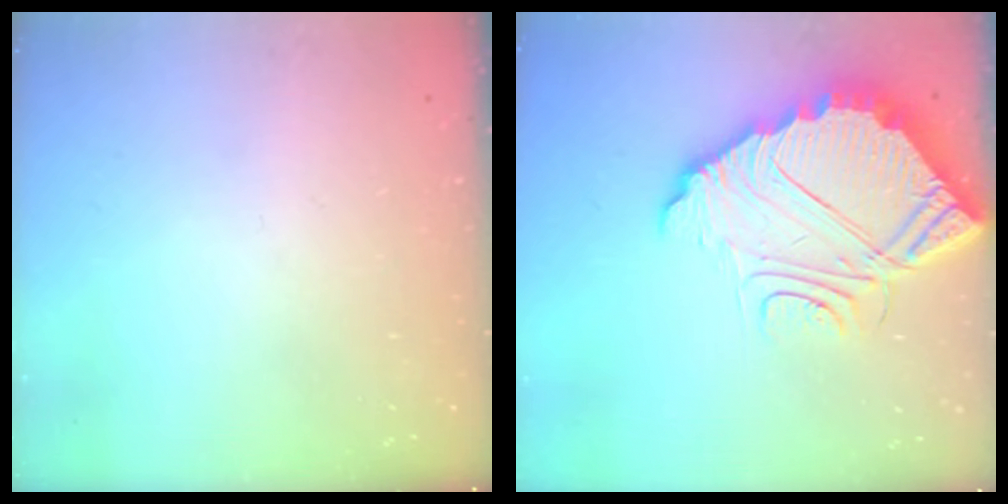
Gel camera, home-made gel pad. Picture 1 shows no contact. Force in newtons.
{"total": 14.2, "press": 14.1, "slide": 1.2}